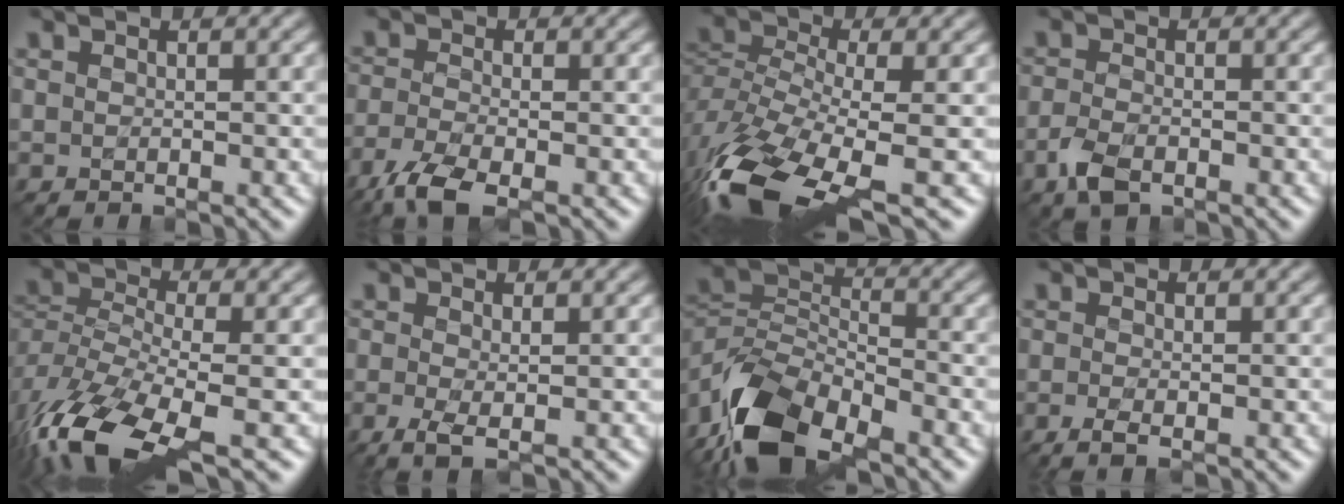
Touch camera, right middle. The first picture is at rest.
{"total": 4.6, "force": [-3.2, 1.4, 3.1], "torque": [-0.074, -0.014, -0.073]}
{"total": 11.8, "force": [-6.9, 4.3, 8.6], "torque": [-0.199, -0.019, -0.125]}
{"total": 2.8, "force": [-1.5, 1.4, 1.9], "torque": [-0.046, -0.006, -0.036]}
{"total": 11.9, "force": [-7.0, 4.5, 8.5], "torque": [-0.198, -0.022, -0.126]}
{"total": 2.6, "force": [-0.7, 0.7, 2.4], "torque": [-0.055, -0.010, -0.017]}
{"total": 10.3, "force": [-7.1, 4.8, 5.8], "torque": [-0.114, -0.008, -0.147]}
{"total": 1.8, "force": [-0.8, 0.5, 1.6], "torque": [-0.035, -0.009, -0.019]}